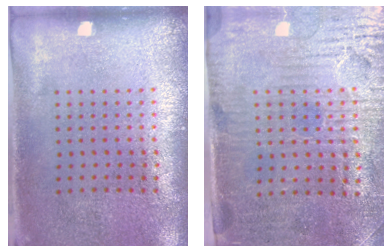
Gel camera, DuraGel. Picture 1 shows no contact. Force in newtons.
{"total": 3.6, "press": 3.2, "slide": 1.5}